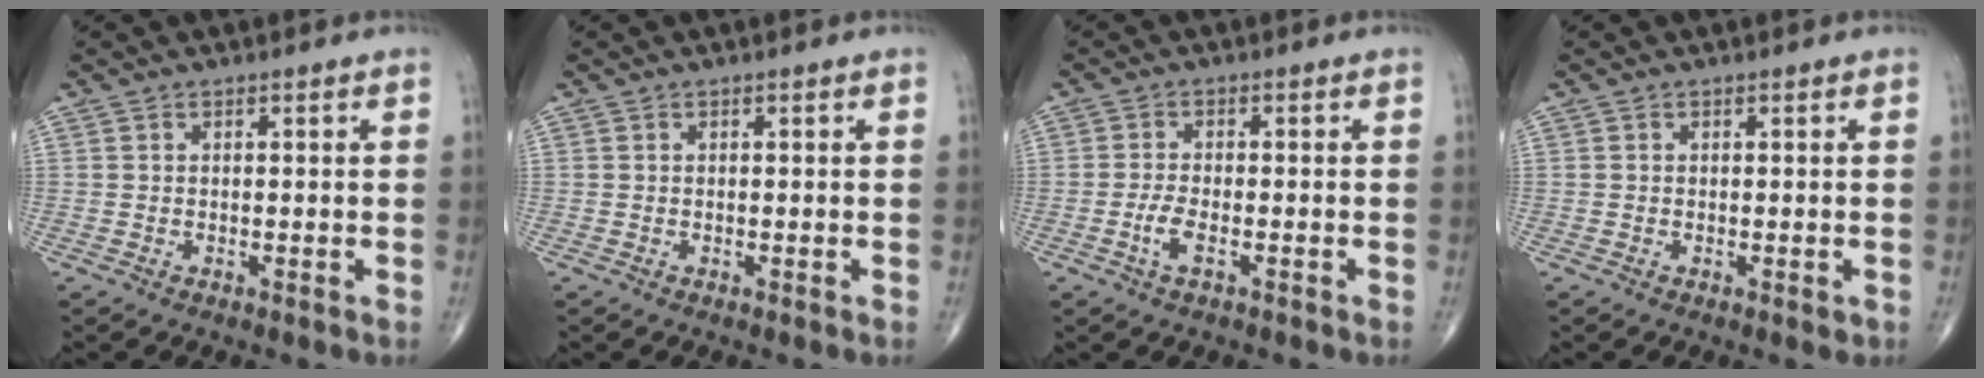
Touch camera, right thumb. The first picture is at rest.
{"total": 0.0}
{"total": 3.2, "force": [-1.4, 1.2, 2.7], "torque": [-0.062, 0.007, -0.026]}
{"total": 0.8, "force": [-0.2, 0.5, 0.6], "torque": [-0.004, -0.001, -0.002]}